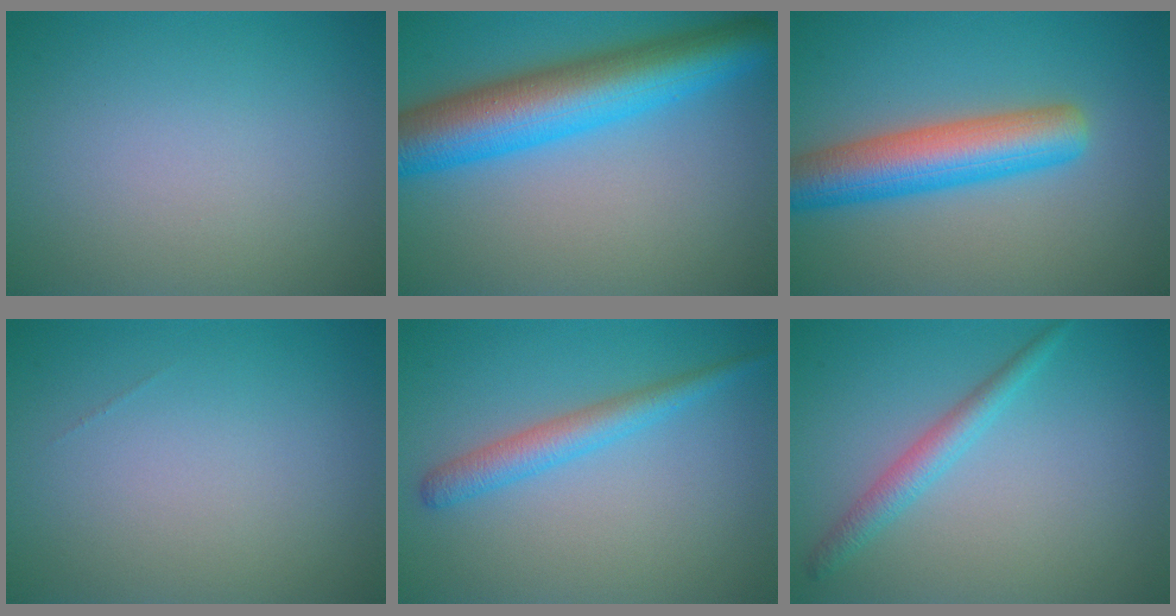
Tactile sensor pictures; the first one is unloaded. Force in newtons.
{"total": 9.7, "press": 9.7, "slide": 0.2}
{"total": 6.9, "press": 6.9, "slide": 0.4}
{"total": 0.0}
{"total": 2.8, "press": 2.8, "slide": 0.1}
{"total": 2.2, "press": 2.2, "slide": 0.1}